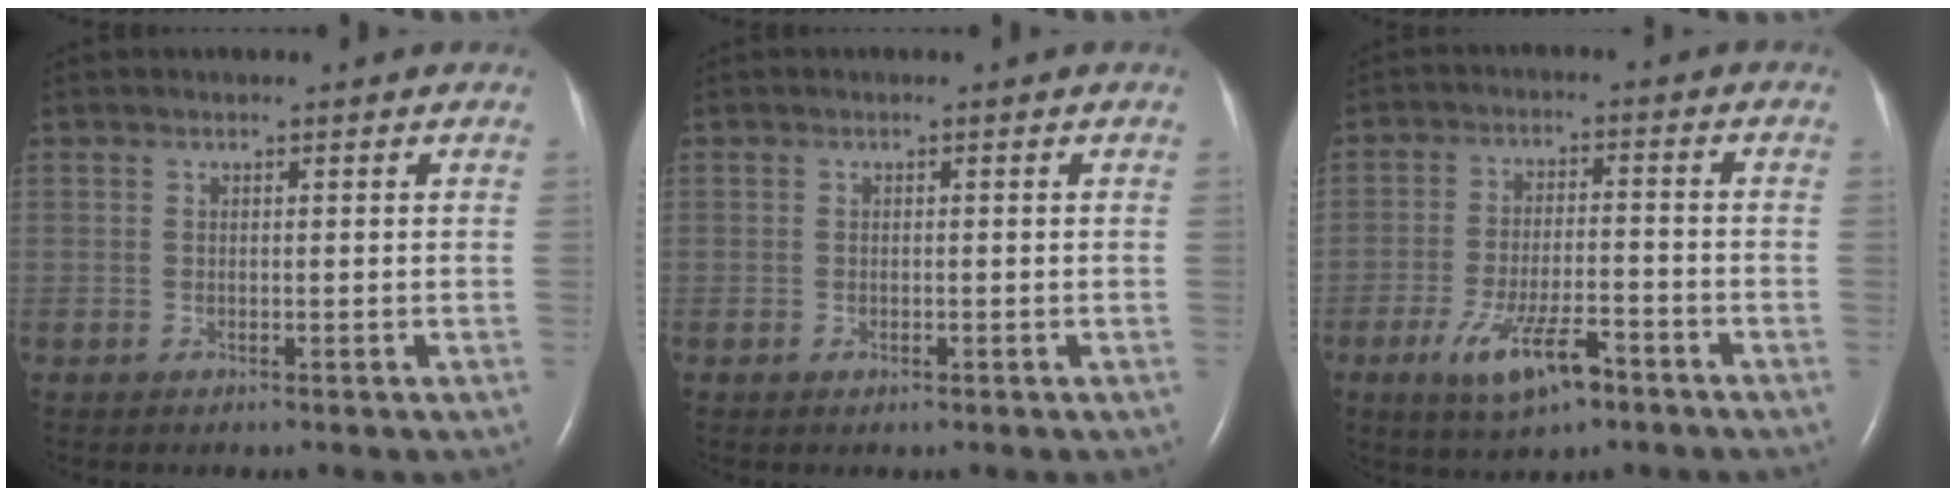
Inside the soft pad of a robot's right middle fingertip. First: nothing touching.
{"total": 0.6, "force": [-0.4, 0.3, 0.4], "torque": [-0.009, 0.000, -0.003]}
{"total": 8.9, "force": [-5.2, 2.4, 6.9], "torque": [-0.133, -0.012, -0.086]}